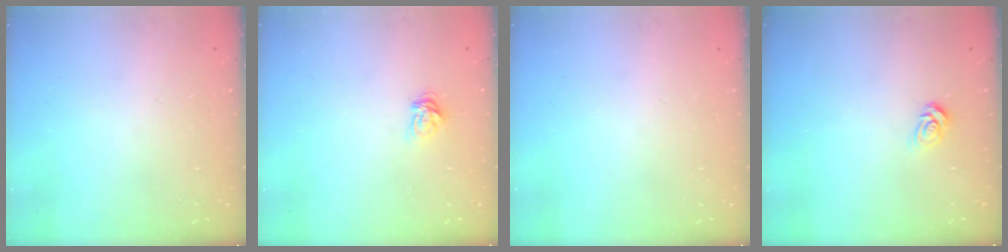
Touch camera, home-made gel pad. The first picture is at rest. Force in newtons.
{"total": 5.5, "press": 5.5, "slide": 0.6}
{"total": 0.0}
{"total": 5.1, "press": 5.0, "slide": 0.4}